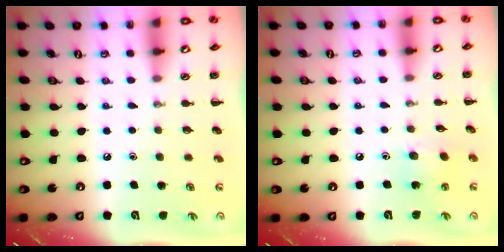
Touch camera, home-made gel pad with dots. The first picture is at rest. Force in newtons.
{"total": 4.9, "press": 4.9, "slide": 0.8}